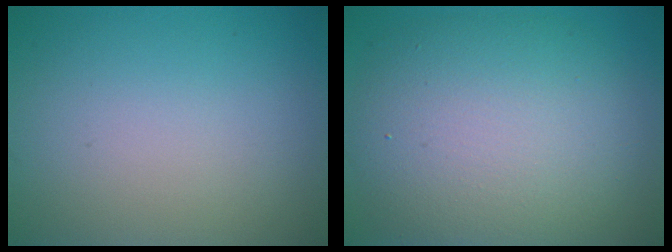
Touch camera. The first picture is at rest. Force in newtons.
{"total": 9.9, "press": 9.9, "slide": 0.4}